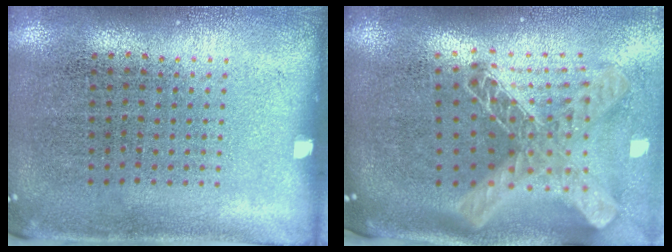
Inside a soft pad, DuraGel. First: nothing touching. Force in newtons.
{"total": 2.9, "press": 2.0, "slide": 2.0}